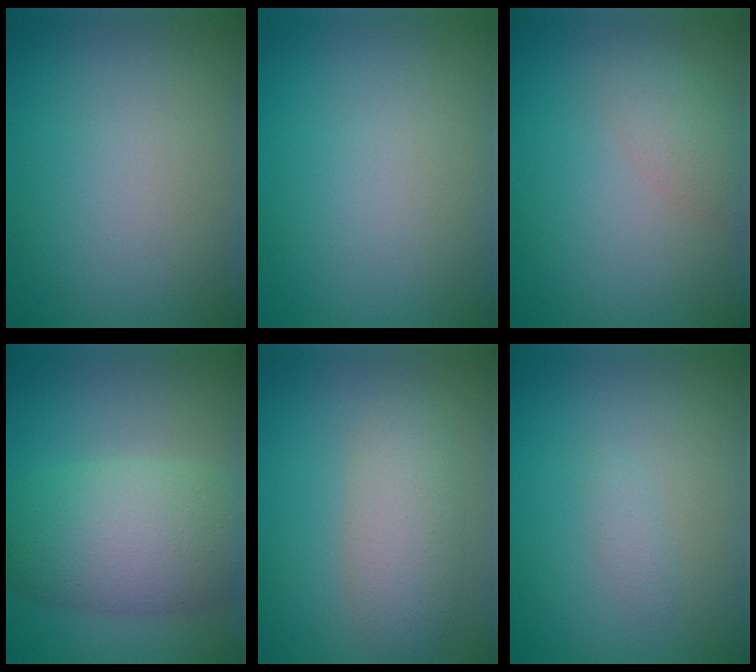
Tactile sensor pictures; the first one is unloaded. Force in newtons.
{"total": 0.0}
{"total": 2.1, "press": 2.1, "slide": 0.1}
{"total": 8.0, "press": 8.0, "slide": 0.2}
{"total": 3.7, "press": 3.7, "slide": 0.1}
{"total": 0.8, "press": 0.8, "slide": 0.1}